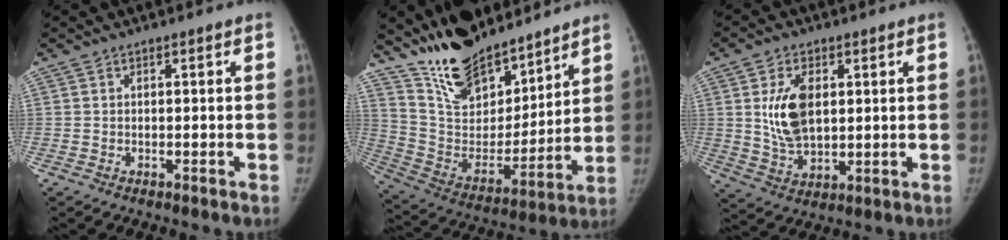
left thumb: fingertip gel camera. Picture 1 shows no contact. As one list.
[{"total": 20.9, "force": [16.9, 8.6, 8.8], "torque": [-0.111, -0.101, 0.301]}, {"total": 10.2, "force": [2.3, 6.2, 7.7], "torque": [-0.126, -0.014, 0.051]}]